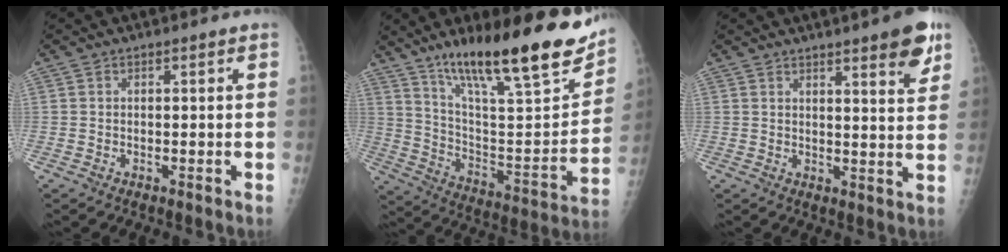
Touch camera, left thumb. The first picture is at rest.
{"total": 27.7, "force": [18.4, 5.9, 19.8], "torque": [-0.281, -0.067, 0.304]}
{"total": 8.0, "force": [4.9, 1.4, 6.2], "torque": [-0.068, -0.026, 0.063]}